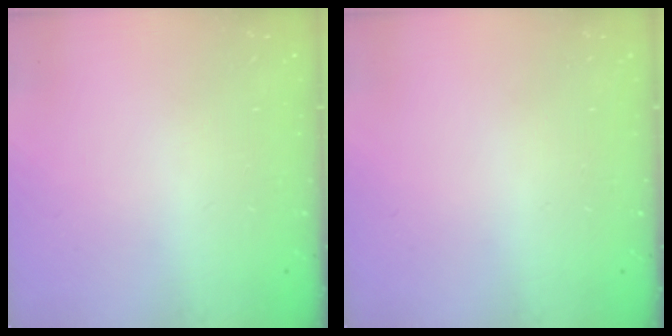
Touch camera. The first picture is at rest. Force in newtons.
{"total": 0.0}